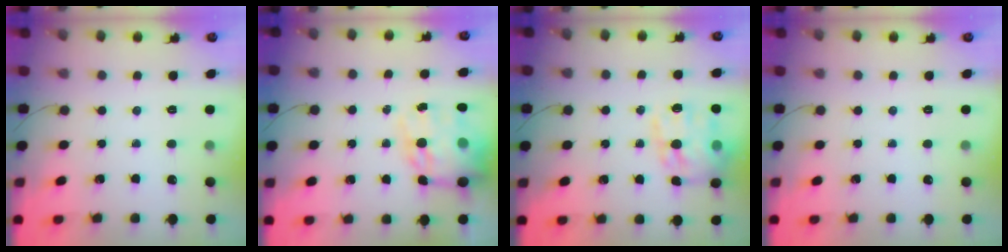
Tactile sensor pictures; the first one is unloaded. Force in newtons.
{"total": 17.7, "press": 17.1, "slide": 4.8}
{"total": 15.7, "press": 15.6, "slide": 1.7}
{"total": 0.0}